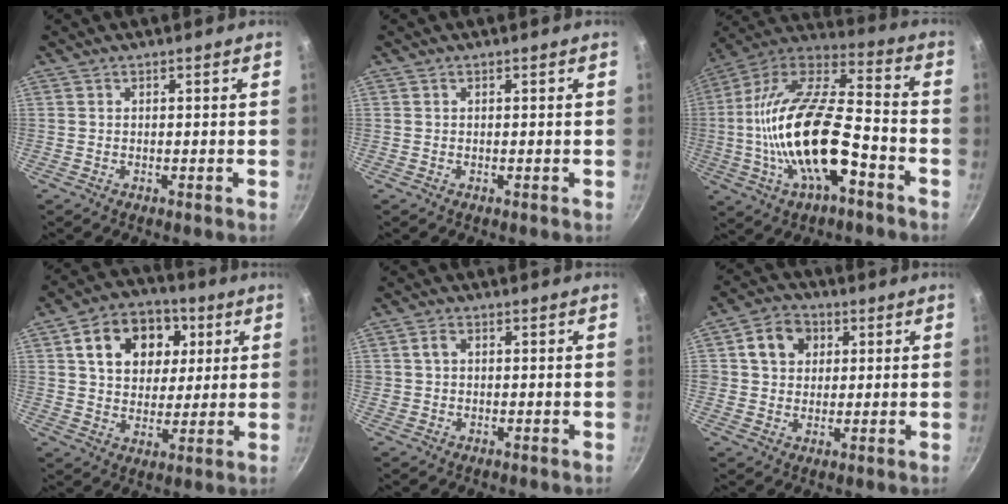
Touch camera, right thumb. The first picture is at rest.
{"total": 0.0}
{"total": 24.6, "force": [-6.5, 10.6, 21.2], "torque": [-0.387, 0.042, -0.129]}
{"total": 15.4, "force": [4.9, 11.6, 8.9], "torque": [-0.113, 0.005, 0.073]}
{"total": 2.3, "force": [0.4, 1.9, 1.3], "torque": [-0.014, 0.007, 0.008]}
{"total": 7.9, "force": [2.4, 6.6, 3.7], "torque": [-0.032, 0.006, 0.032]}